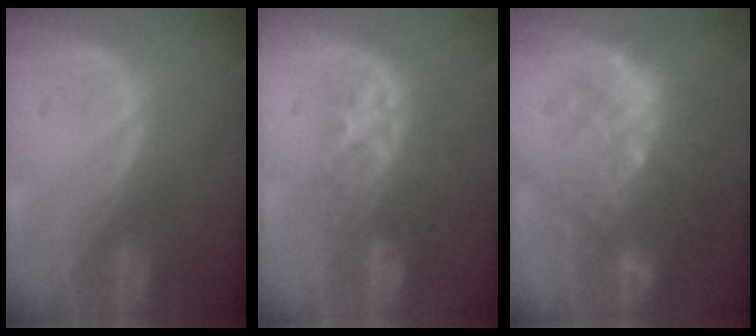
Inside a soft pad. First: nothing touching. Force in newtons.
{"total": 8.7, "press": 7.2, "slide": 5.0}
{"total": 10.6, "press": 9.6, "slide": 4.5}